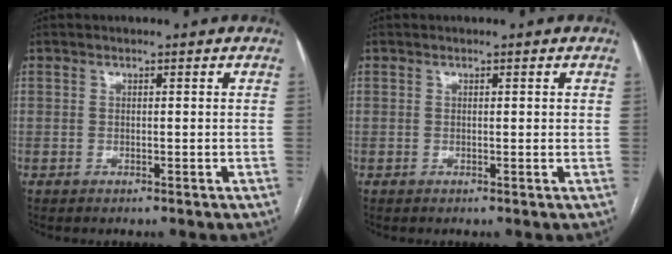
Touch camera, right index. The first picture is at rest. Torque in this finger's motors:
{"motor_torque": [0.00, 0.15, -0.04, 0.00]}